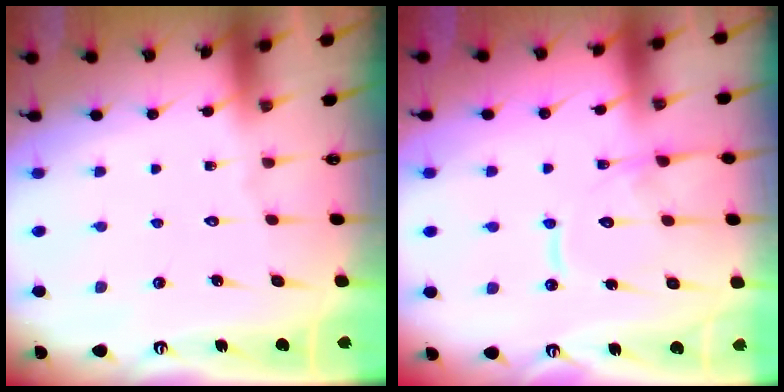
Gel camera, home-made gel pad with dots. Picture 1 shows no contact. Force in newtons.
{"total": 12.2, "press": 12.2, "slide": 1.1}